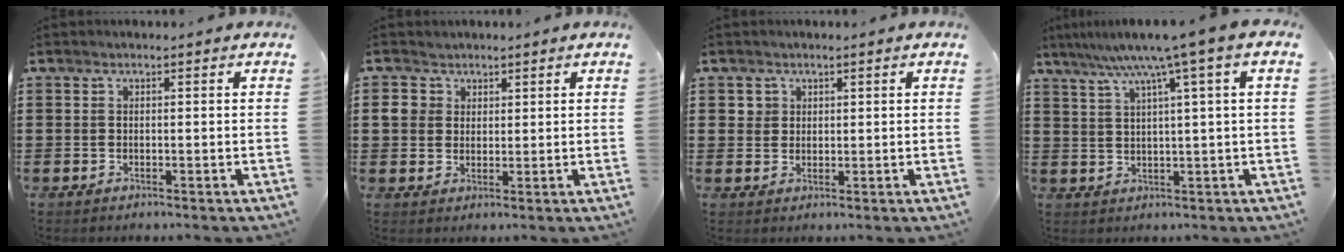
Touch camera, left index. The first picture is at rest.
{"total": 4.1, "force": [1.7, 3.7, 0.6], "torque": [-0.032, 0.014, 0.029]}
{"total": 2.0, "force": [1.0, 1.7, 0.1], "torque": [-0.009, 0.006, 0.019]}
{"total": 6.9, "force": [3.6, -0.7, 5.8], "torque": [-0.124, -0.014, 0.056]}